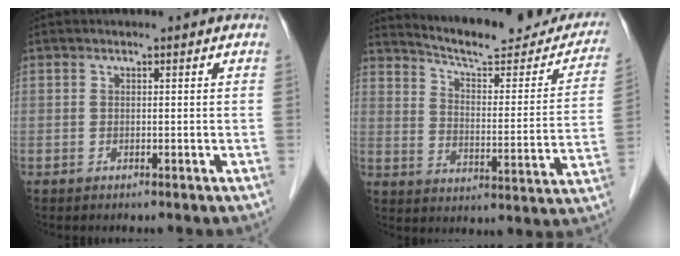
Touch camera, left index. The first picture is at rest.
{"total": 21.5, "force": [19.6, 4.1, 7.8], "torque": [-0.101, -0.040, 0.250]}